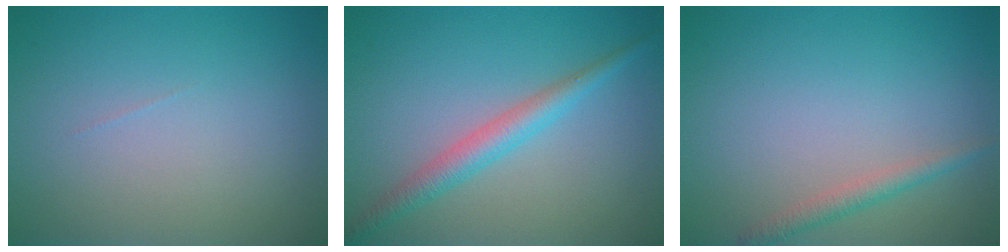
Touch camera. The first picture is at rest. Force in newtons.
{"total": 2.8, "press": 2.8, "slide": 0.1}
{"total": 1.6, "press": 1.6, "slide": 0.0}